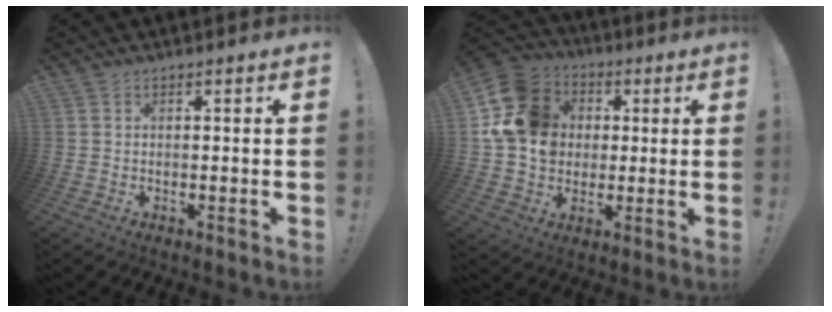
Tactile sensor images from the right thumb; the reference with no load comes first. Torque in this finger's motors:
{"motor_torque": [1.67, 2.64, 1.13, -0.26, 0.07]}